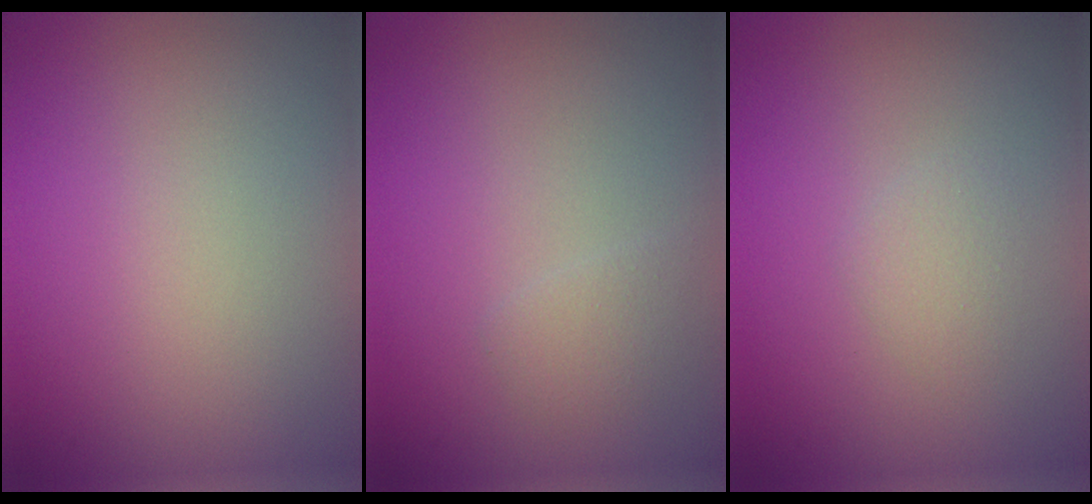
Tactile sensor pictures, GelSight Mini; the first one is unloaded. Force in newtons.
{"total": 1.1, "press": 1.1, "slide": 0.1}
{"total": 1.1, "press": 1.1, "slide": 0.0}